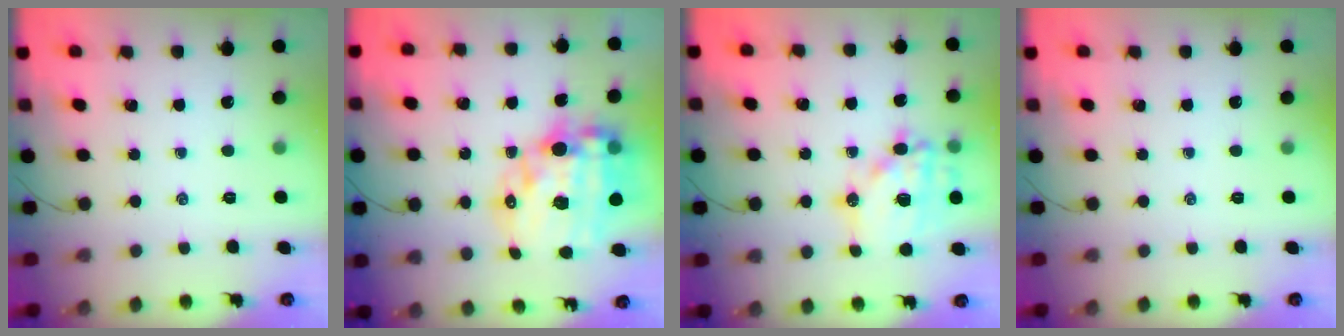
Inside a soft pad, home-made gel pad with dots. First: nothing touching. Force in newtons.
{"total": 25.0, "press": 24.4, "slide": 5.6}
{"total": 16.3, "press": 16.0, "slide": 3.4}
{"total": 0.0}